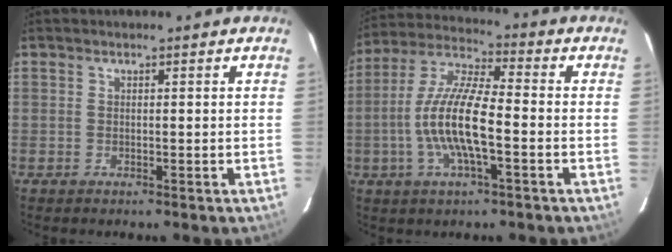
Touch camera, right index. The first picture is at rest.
{"total": 13.1, "force": [-3.1, 2.9, 12.4], "torque": [-0.254, 0.000, -0.062]}